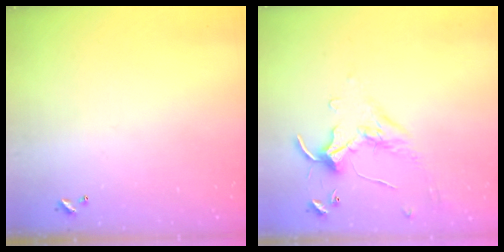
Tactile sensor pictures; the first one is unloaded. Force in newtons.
{"total": 0.0}